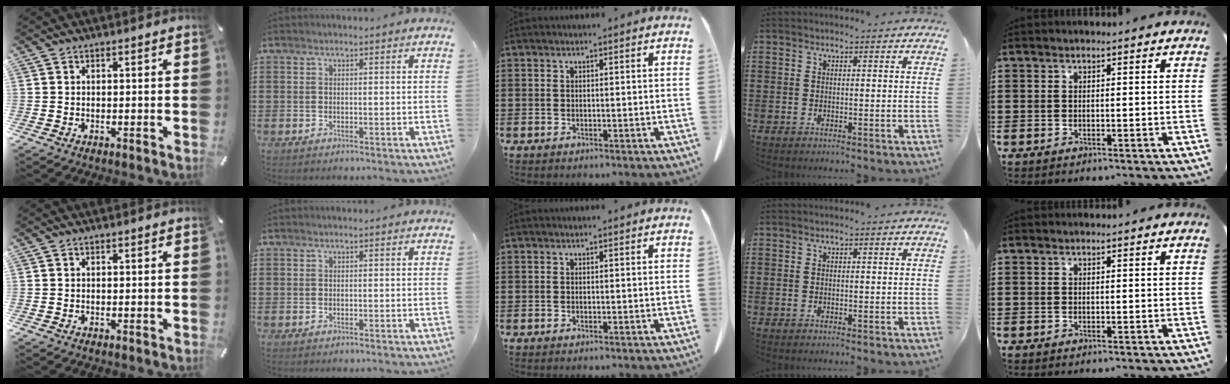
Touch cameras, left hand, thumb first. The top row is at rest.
{}